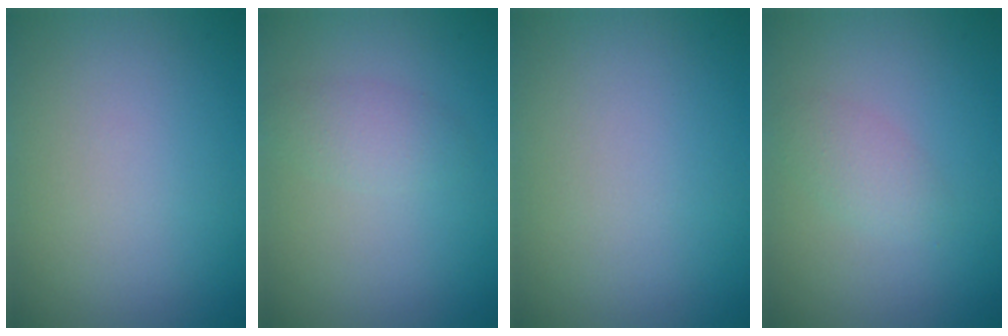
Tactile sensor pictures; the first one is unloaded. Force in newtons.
{"total": 1.7, "press": 1.7, "slide": 0.0}
{"total": 0.0}
{"total": 1.7, "press": 1.7, "slide": 0.1}